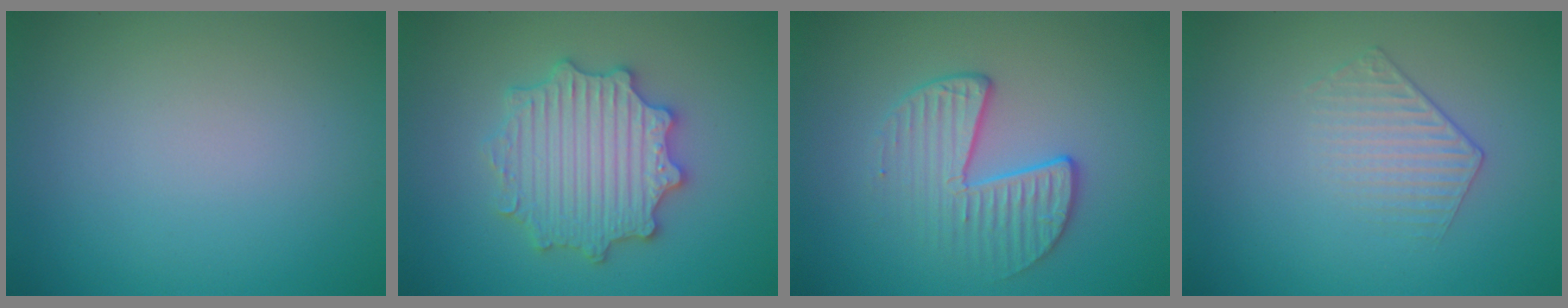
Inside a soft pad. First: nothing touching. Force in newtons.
{"total": 5.6, "press": 5.5, "slide": 1.0}
{"total": 3.5, "press": 2.9, "slide": 2.0}
{"total": 1.5, "press": 0.9, "slide": 1.2}